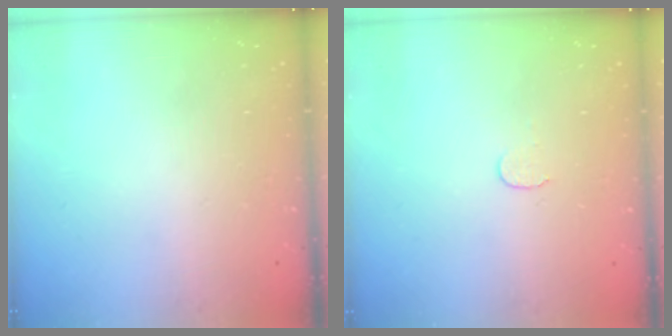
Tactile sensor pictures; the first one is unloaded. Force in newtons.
{"total": 3.8, "press": 3.8, "slide": 0.3}